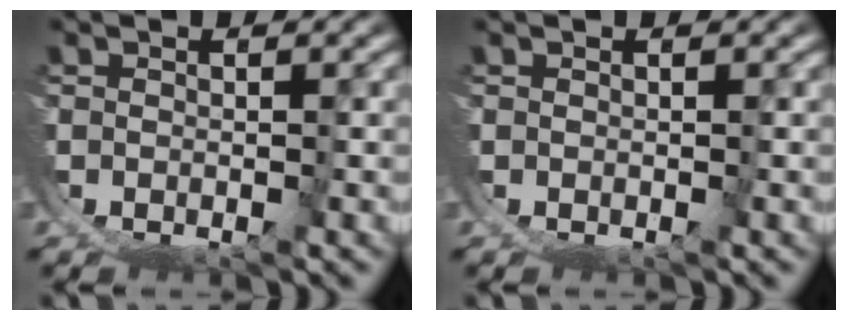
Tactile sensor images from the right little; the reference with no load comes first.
{"total": 0.0}